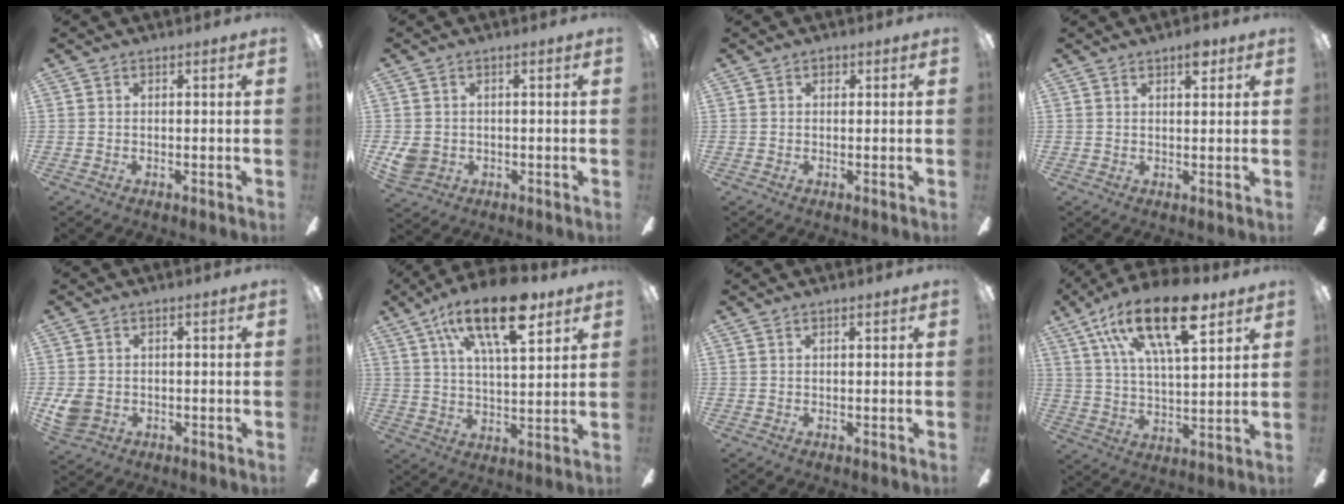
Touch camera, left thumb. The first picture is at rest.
{"total": 3.8, "force": [-0.4, 3.4, 1.8], "torque": [-0.038, -0.001, -0.008]}
{"total": 0.9, "force": [0.5, 0.7, 0.4], "torque": [-0.009, 0.003, 0.008]}
{"total": 3.4, "force": [2.4, 1.1, 2.1], "torque": [-0.022, -0.007, 0.038]}
{"total": 4.6, "force": [-0.8, 3.7, 2.6], "torque": [-0.063, 0.004, -0.015]}
{"total": 19.1, "force": [10.9, 7.4, 13.8], "torque": [-0.228, -0.035, 0.178]}
{"total": 0.7, "force": [0.5, 0.1, 0.4], "torque": [-0.008, 0.002, 0.009]}
{"total": 21.5, "force": [12.0, 8.3, 15.7], "torque": [-0.285, -0.044, 0.195]}